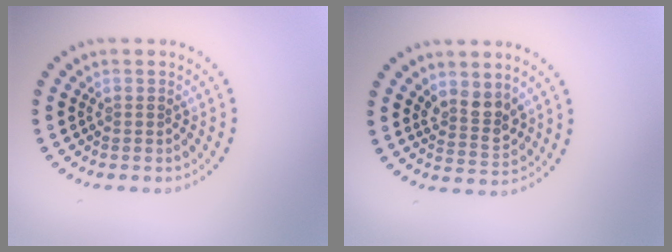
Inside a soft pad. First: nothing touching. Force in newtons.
{"total": 2.6, "press": 2.4, "slide": 1.2}